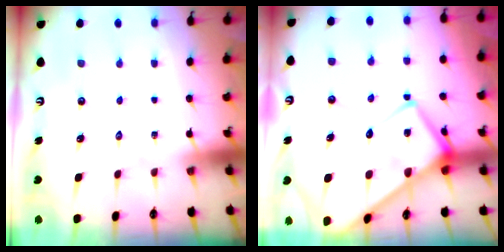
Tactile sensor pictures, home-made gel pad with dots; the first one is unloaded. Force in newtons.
{"total": 14.8, "press": 14.7, "slide": 1.4}